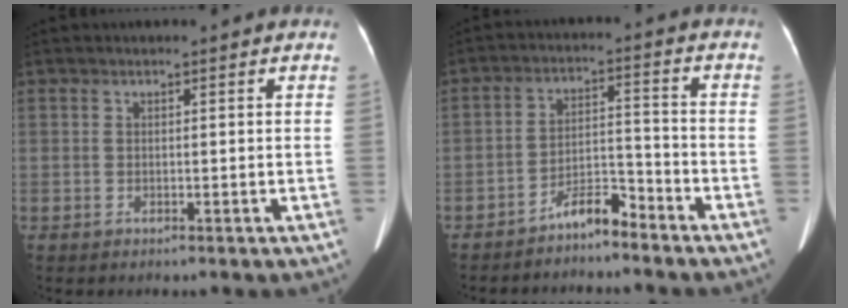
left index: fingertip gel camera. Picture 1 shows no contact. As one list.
[{"total": 5.2, "force": [-4.6, 0.9, 2.2], "torque": [-0.037, 0.004, -0.083]}]